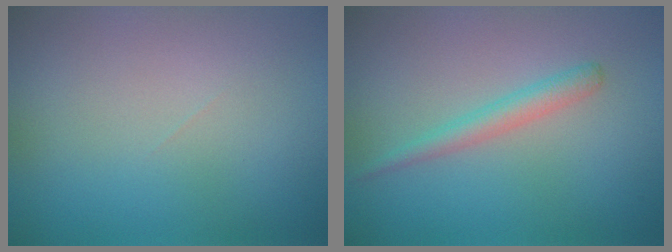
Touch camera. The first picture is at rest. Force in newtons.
{"total": 1.8, "press": 1.8, "slide": 0.0}